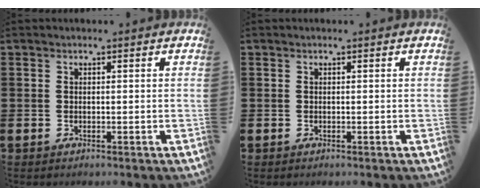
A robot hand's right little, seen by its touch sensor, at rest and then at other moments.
{"total": 0.0}